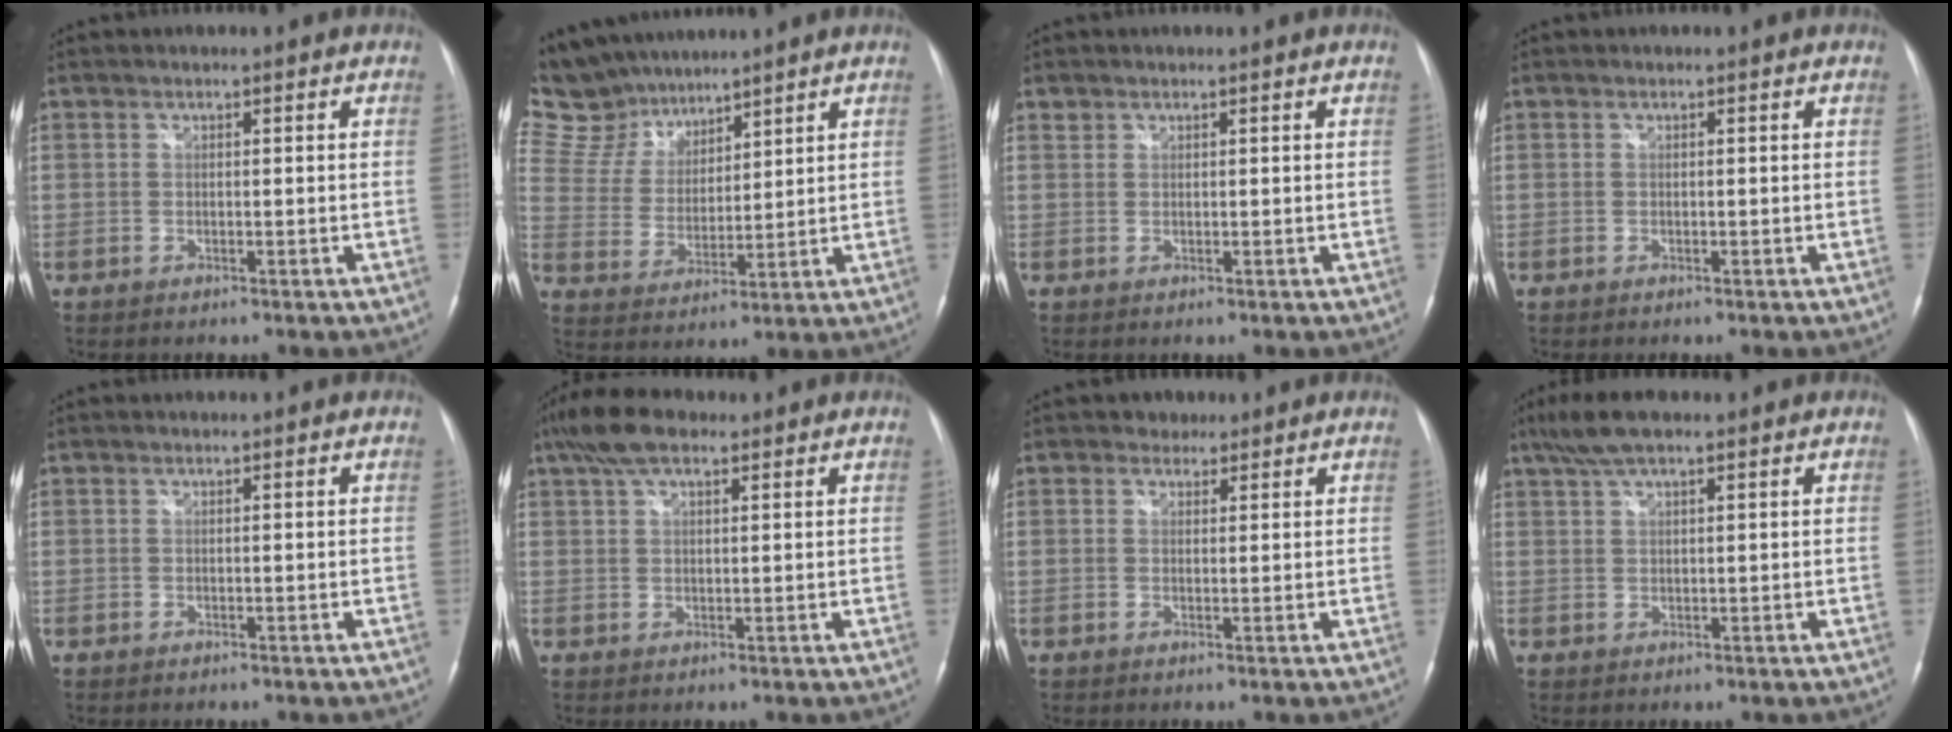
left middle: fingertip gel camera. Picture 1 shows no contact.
{"total": 11.9, "force": [10.7, 5.0, 1.7], "torque": [-0.050, 0.020, 0.222]}
{"total": 1.0, "force": [0.9, 0.5, -0.2], "torque": [0.007, 0.005, 0.015]}
{"total": 0.0}
{"total": 0.0}
{"total": 6.7, "force": [4.4, 2.6, 4.3], "torque": [-0.090, 0.026, 0.079]}
{"total": 1.9, "force": [1.3, 1.4, 0.1], "torque": [-0.003, 0.004, 0.016]}
{"total": 5.6, "force": [4.0, 1.2, 3.8], "torque": [-0.084, 0.021, 0.074]}